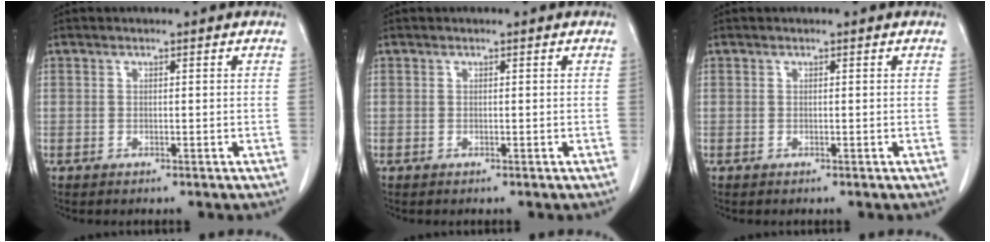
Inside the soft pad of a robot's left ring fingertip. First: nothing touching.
{"total": 0.0}
{"total": 0.0}